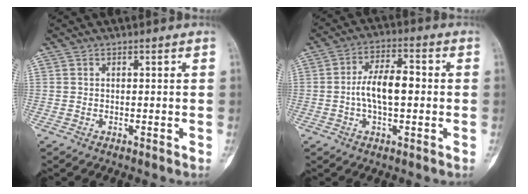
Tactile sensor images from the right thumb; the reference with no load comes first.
{"total": 8.7, "force": [-0.4, 4.1, 7.7], "torque": [-0.133, 0.018, -0.016]}